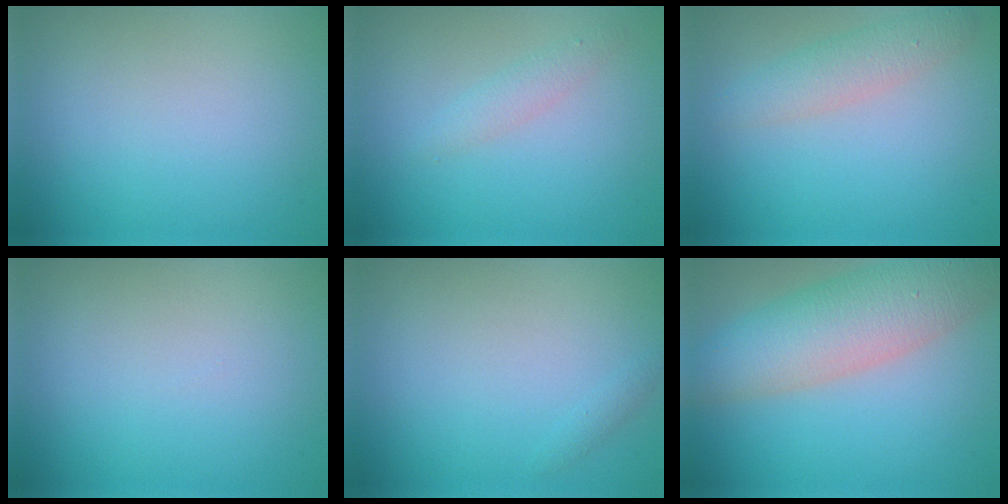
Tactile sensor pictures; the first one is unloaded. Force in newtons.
{"total": 1.3, "press": 1.3, "slide": 0.0}
{"total": 2.6, "press": 2.6, "slide": 0.2}
{"total": 0.0}
{"total": 0.6, "press": 0.6, "slide": 0.0}
{"total": 7.8, "press": 7.8, "slide": 0.3}